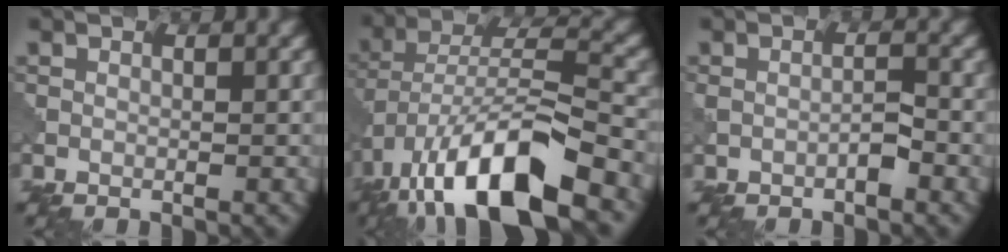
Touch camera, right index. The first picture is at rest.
{"total": 12.8, "force": [-7.7, 3.7, 9.5], "torque": [-0.181, 0.007, -0.139]}
{"total": 1.4, "force": [-0.8, 0.2, 1.1], "torque": [-0.027, 0.007, -0.012]}